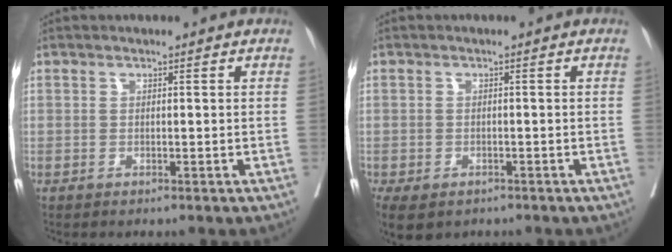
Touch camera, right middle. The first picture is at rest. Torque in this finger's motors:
{"motor_torque": [0.84, -0.88, 0.12, 0.06]}